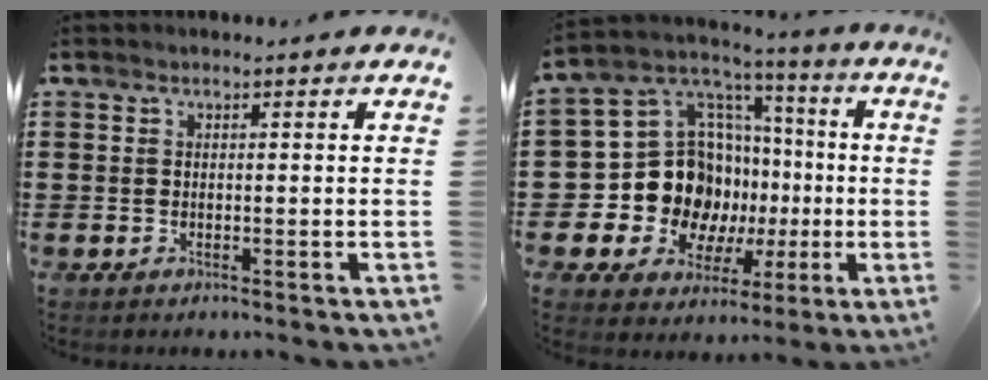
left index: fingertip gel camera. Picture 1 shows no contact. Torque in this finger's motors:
{"motor_torque": [2.10, 0.03, 0.95, 0.08]}